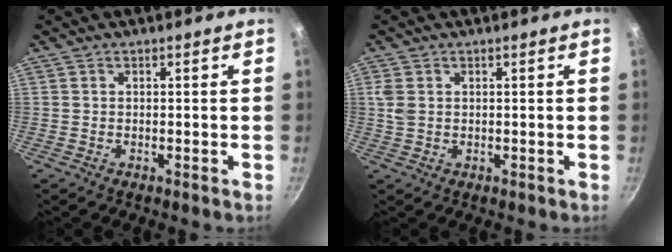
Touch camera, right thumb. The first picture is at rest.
{"total": 2.8, "force": [0.6, 2.0, 1.9], "torque": [-0.038, 0.002, 0.014]}